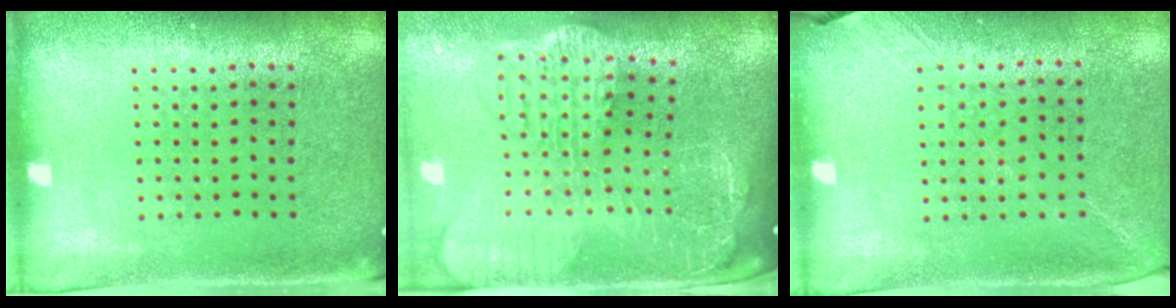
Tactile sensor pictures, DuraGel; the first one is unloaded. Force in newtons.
{"total": 3.8, "press": 3.0, "slide": 2.3}
{"total": 1.2, "press": 0.9, "slide": 0.8}